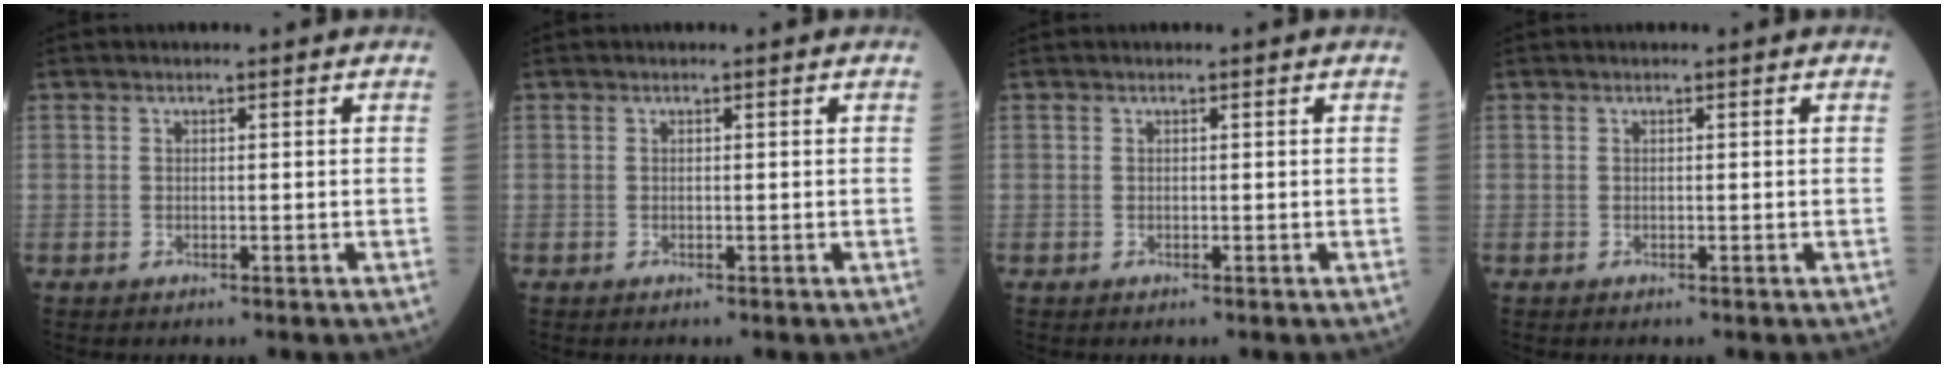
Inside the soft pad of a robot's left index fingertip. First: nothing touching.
{"total": 0.0}
{"total": 0.0}
{"total": 0.0}